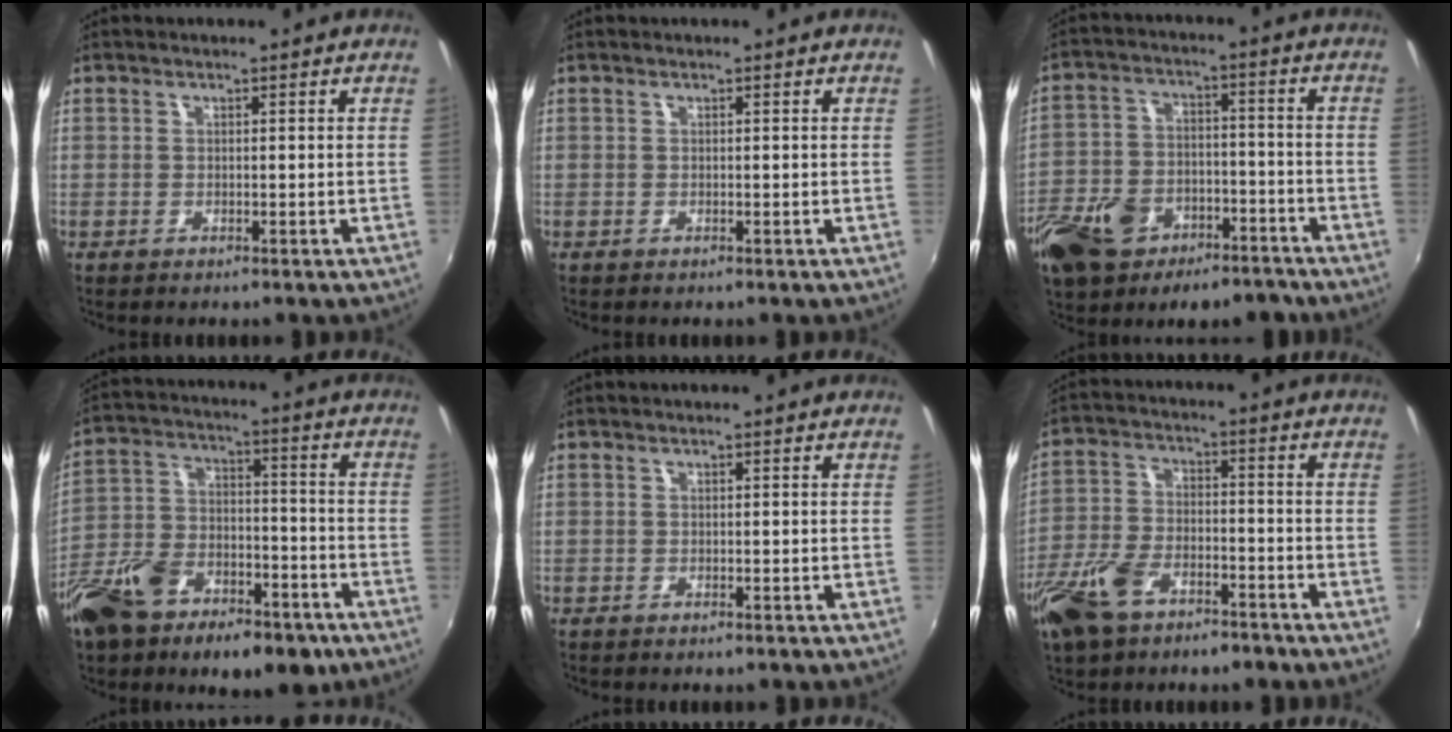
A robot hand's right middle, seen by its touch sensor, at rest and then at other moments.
{"total": 0.0}
{"total": 19.4, "force": [-11.7, 11.5, 10.5], "torque": [-0.249, -0.004, -0.187]}
{"total": 22.7, "force": [-13.1, 12.3, 13.7], "torque": [-0.296, -0.016, -0.212]}
{"total": 0.0}
{"total": 14.1, "force": [-9.0, 7.2, 8.2], "torque": [-0.191, -0.017, -0.165]}